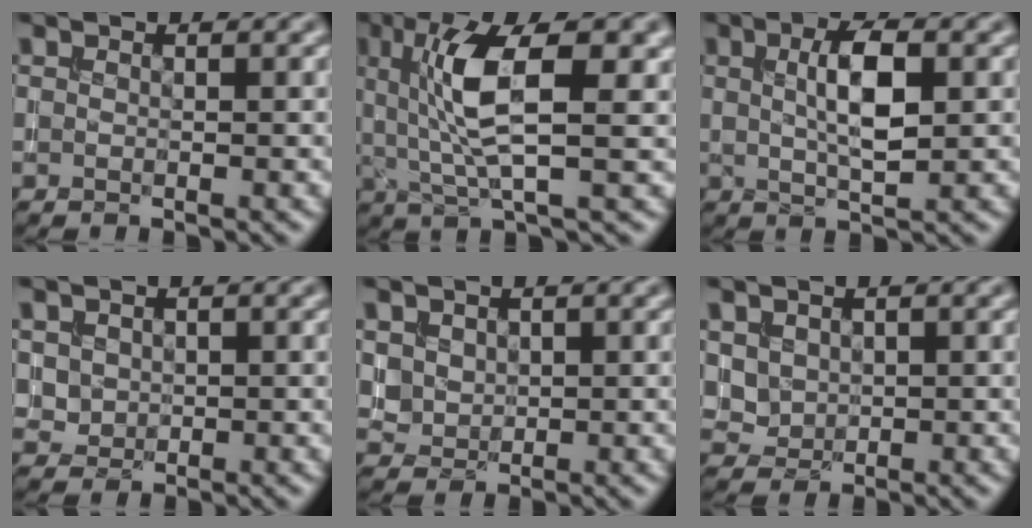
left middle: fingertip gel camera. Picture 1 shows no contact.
{"total": 8.4, "force": [1.7, 2.4, 7.9], "torque": [-0.143, 0.002, 0.031]}
{"total": 4.6, "force": [0.8, 1.4, 4.3], "torque": [-0.080, 0.006, 0.016]}
{"total": 1.4, "force": [0.3, 1.3, 0.3], "torque": [-0.005, -0.004, 0.012]}
{"total": 1.6, "force": [0.6, 1.4, 0.4], "torque": [-0.012, -0.004, 0.019]}
{"total": 1.6, "force": [0.6, 1.4, 0.4], "torque": [-0.012, -0.004, 0.018]}